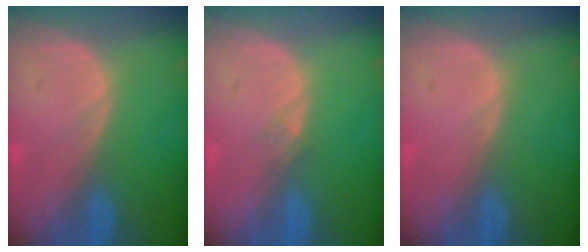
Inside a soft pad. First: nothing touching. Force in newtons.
{"total": 0.8, "press": 0.8, "slide": 0.0}
{"total": 0.0}